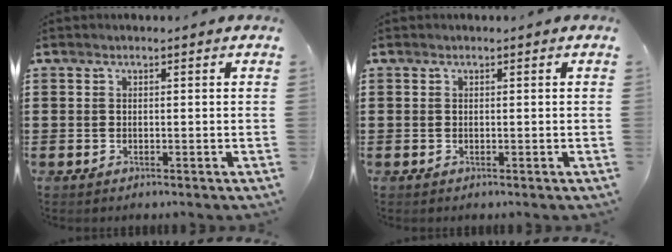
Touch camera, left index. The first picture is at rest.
{"total": 0.0}